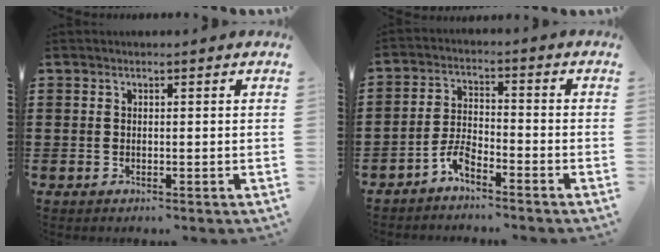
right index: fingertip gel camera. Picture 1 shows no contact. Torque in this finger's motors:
{"motor_torque": [1.42, 0.72, 0.06, -0.05]}